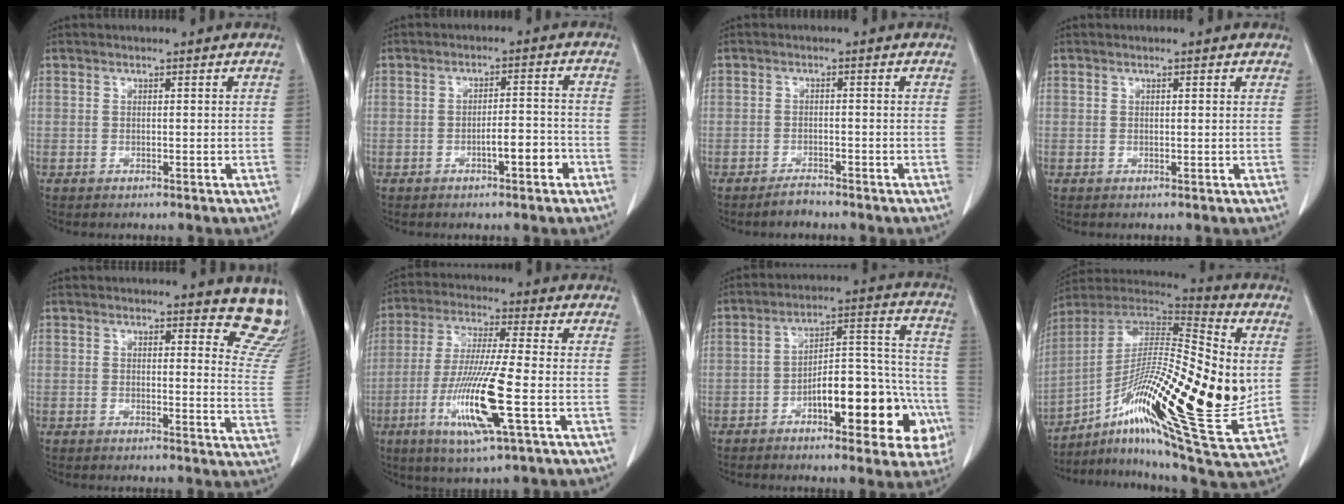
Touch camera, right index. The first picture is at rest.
{"total": 4.1, "force": [-2.1, 0.8, 3.5], "torque": [-0.046, 0.008, -0.030]}
{"total": 2.0, "force": [-1.8, 0.5, 0.5], "torque": [-0.003, 0.001, -0.029]}
{"total": 0.5, "force": [0.4, 0.2, 0.3], "torque": [-0.005, 0.002, 0.003]}
{"total": 7.6, "force": [7.2, 1.8, 1.8], "torque": [0.015, -0.050, 0.046]}
{"total": 13.5, "force": [-4.3, 0.2, 12.9], "torque": [-0.259, -0.022, -0.081]}
{"total": 17.1, "force": [-6.7, 5.8, 14.6], "torque": [-0.184, 0.040, -0.088]}
{"total": 28.3, "force": [-2.3, 5.2, 27.7], "torque": [-0.464, -0.003, -0.048]}